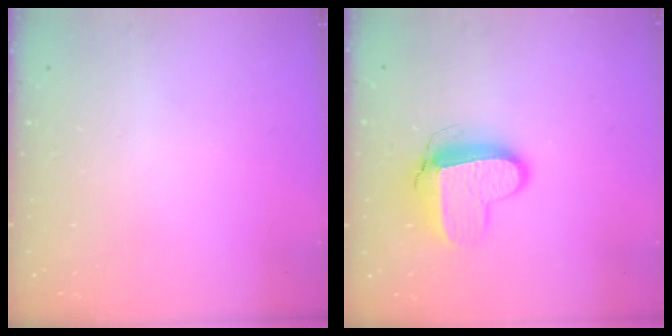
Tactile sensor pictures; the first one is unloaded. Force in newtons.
{"total": 11.1, "press": 11.0, "slide": 1.0}